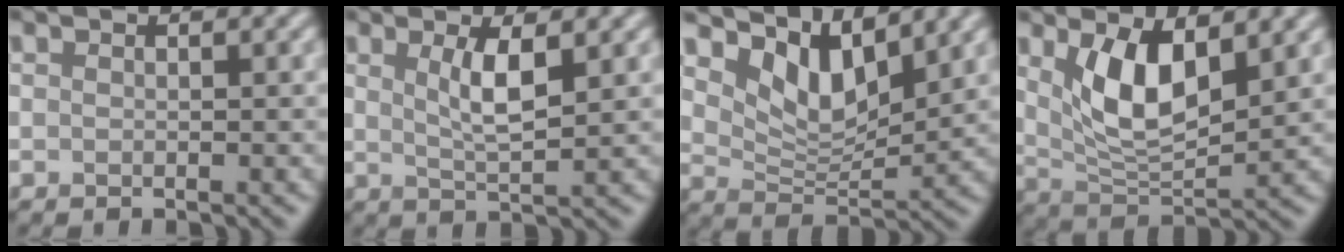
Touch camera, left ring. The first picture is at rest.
{"total": 3.3, "force": [1.1, 0.8, 3.0], "torque": [-0.054, -0.004, 0.022]}
{"total": 5.5, "force": [3.8, 2.2, 3.2], "torque": [-0.067, -0.011, 0.064]}
{"total": 6.1, "force": [2.1, 2.6, 5.2], "torque": [-0.103, -0.009, 0.043]}